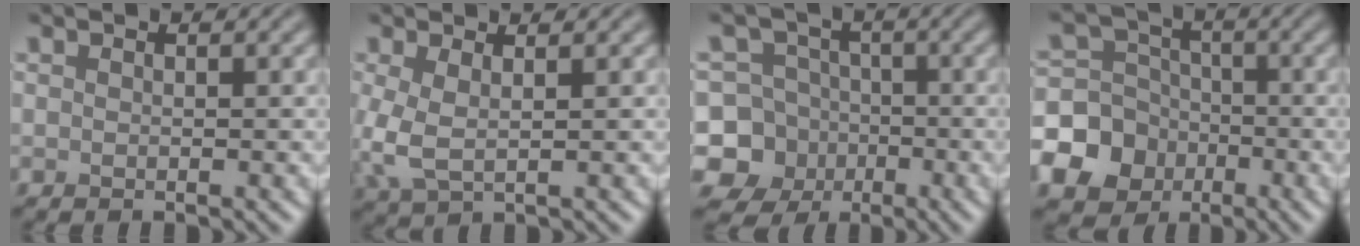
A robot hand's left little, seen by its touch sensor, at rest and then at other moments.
{"total": 3.3, "force": [0.2, 1.5, 3.0], "torque": [-0.083, -0.003, 0.002]}
{"total": 11.3, "force": [-3.4, 10.6, 2.2], "torque": [-0.066, -0.003, -0.078]}
{"total": 9.3, "force": [-3.9, 8.0, 2.5], "torque": [-0.056, -0.018, -0.098]}